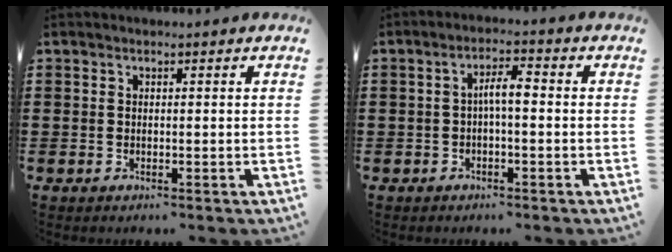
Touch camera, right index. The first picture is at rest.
{"total": 3.4, "force": [-0.3, 0.8, 3.3], "torque": [-0.062, 0.008, -0.009]}